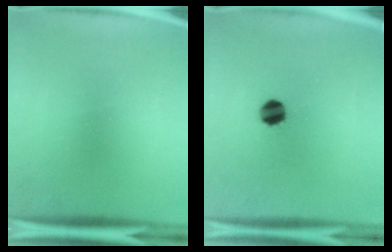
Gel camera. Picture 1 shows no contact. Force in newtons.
{"total": 6.0}